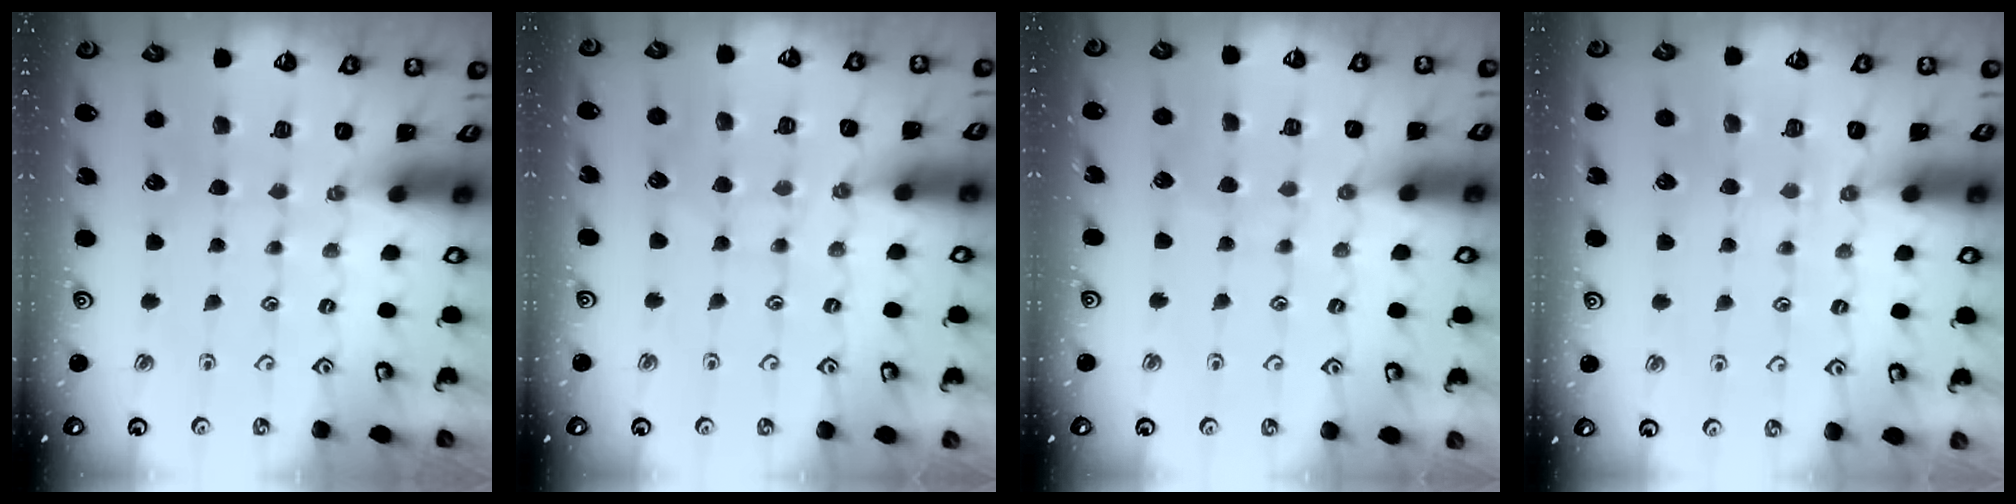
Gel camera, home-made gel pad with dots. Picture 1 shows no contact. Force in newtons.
{"total": 6.6, "press": 6.6, "slide": 0.6}
{"total": 4.8, "press": 4.7, "slide": 0.6}
{"total": 2.9, "press": 2.8, "slide": 0.6}